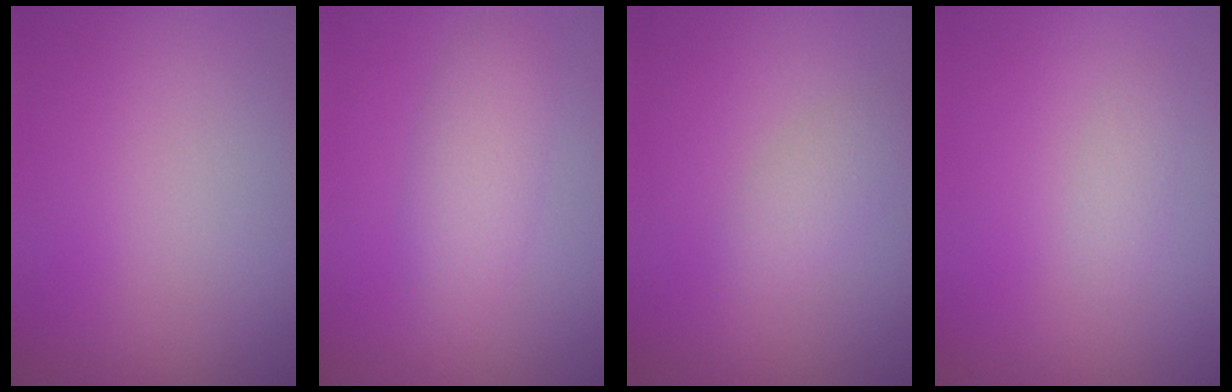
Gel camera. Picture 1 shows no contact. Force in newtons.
{"total": 2.8, "press": 2.8, "slide": 0.1}
{"total": 1.7, "press": 1.7, "slide": 0.0}
{"total": 1.0, "press": 1.0, "slide": 0.0}